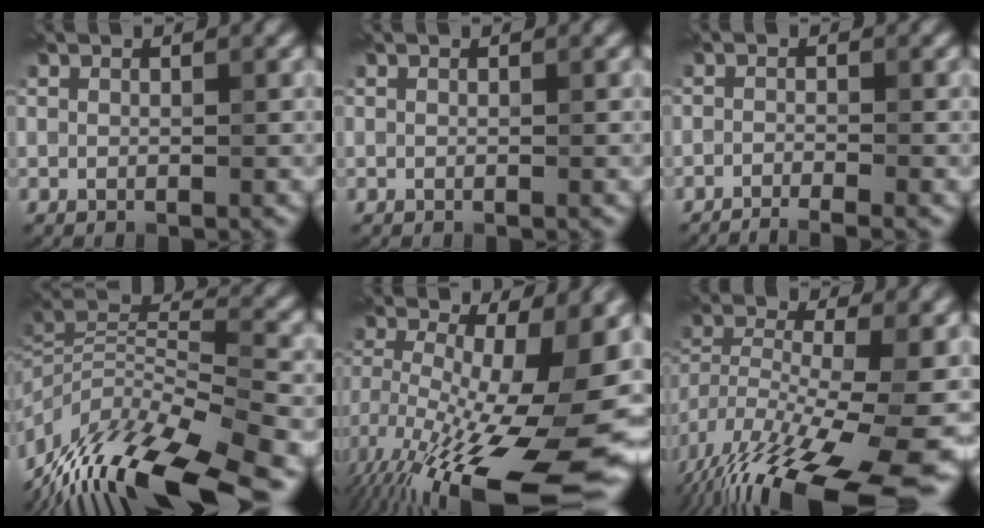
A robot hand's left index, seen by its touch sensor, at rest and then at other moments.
{"total": 0.0}
{"total": 2.5, "force": [-2.0, 0.3, 1.5], "torque": [-0.021, -0.001, -0.041]}
{"total": 14.2, "force": [-9.5, 3.8, 9.9], "torque": [-0.203, 0.015, -0.167]}
{"total": 19.7, "force": [-7.1, 7.3, 16.8], "torque": [-0.280, -0.028, -0.109]}
{"total": 18.1, "force": [-9.9, 5.8, 14.0], "torque": [-0.260, -0.025, -0.151]}